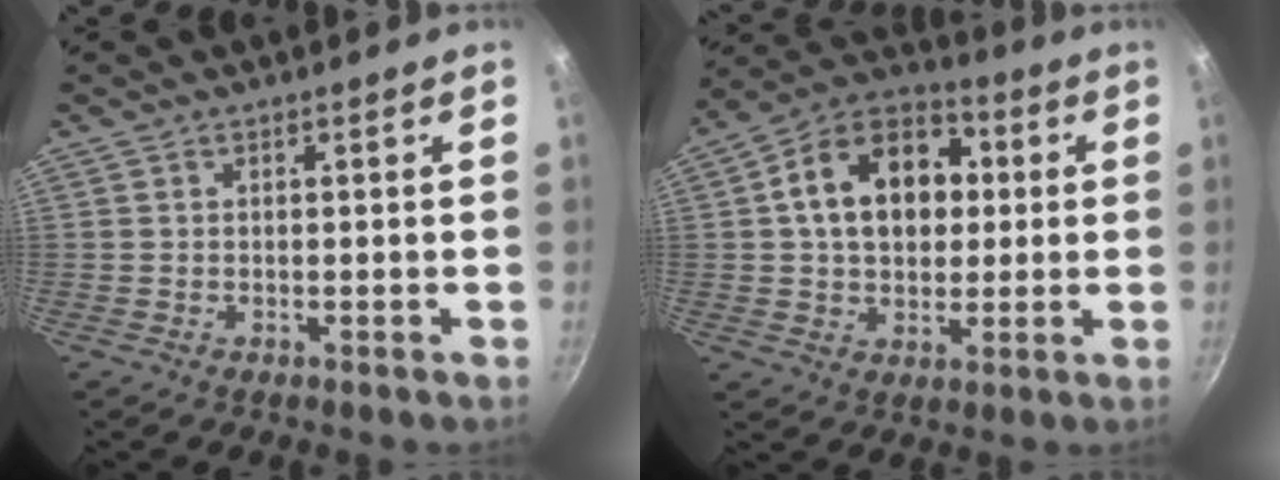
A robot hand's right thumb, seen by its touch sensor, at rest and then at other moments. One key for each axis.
{"total": 17.2, "fx": 2.7, "fy": 12.5, "fz": 11.6, "tx": -0.159, "ty": 0.026, "tz": 0.029}